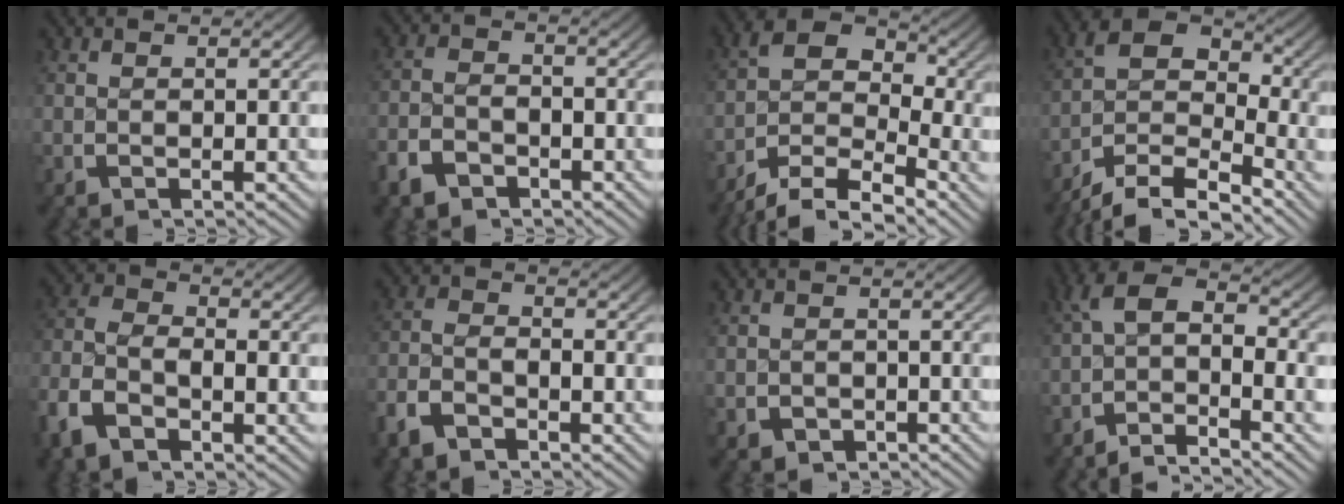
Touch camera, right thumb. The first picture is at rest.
{"total": 3.9, "force": [-2.7, 2.5, 1.5], "torque": [-0.027, -0.010, -0.045]}
{"total": 9.9, "force": [-2.8, 6.7, 6.7], "torque": [-0.108, -0.014, -0.059]}
{"total": 10.4, "force": [-3.8, 6.8, 6.9], "torque": [-0.120, -0.023, -0.067]}
{"total": 7.0, "force": [-1.6, 5.0, 4.7], "torque": [-0.114, -0.020, -0.025]}
{"total": 3.8, "force": [-2.1, 2.5, 2.0], "torque": [-0.048, -0.006, -0.039]}
{"total": 2.2, "force": [-1.3, 1.7, 0.6], "torque": [-0.009, -0.015, -0.013]}
{"total": 5.7, "force": [-0.8, 3.5, 4.4], "torque": [-0.072, -0.008, -0.023]}